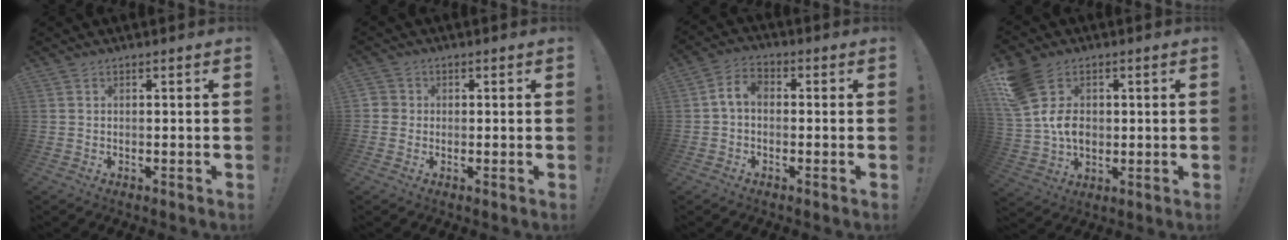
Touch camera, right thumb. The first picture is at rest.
{"total": 2.8, "force": [-0.2, 2.6, 0.8], "torque": [-0.011, 0.004, -0.004]}
{"total": 5.5, "force": [-0.4, 3.5, 4.3], "torque": [-0.092, 0.014, -0.009]}
{"total": 12.7, "force": [2.2, 10.1, 7.4], "torque": [-0.142, -0.011, 0.047]}